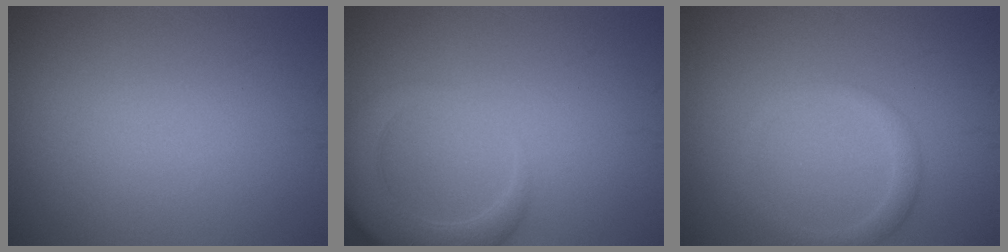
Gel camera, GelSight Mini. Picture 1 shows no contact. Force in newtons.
{"total": 4.7, "press": 4.6, "slide": 0.8}
{"total": 1.7, "press": 1.7, "slide": 0.1}